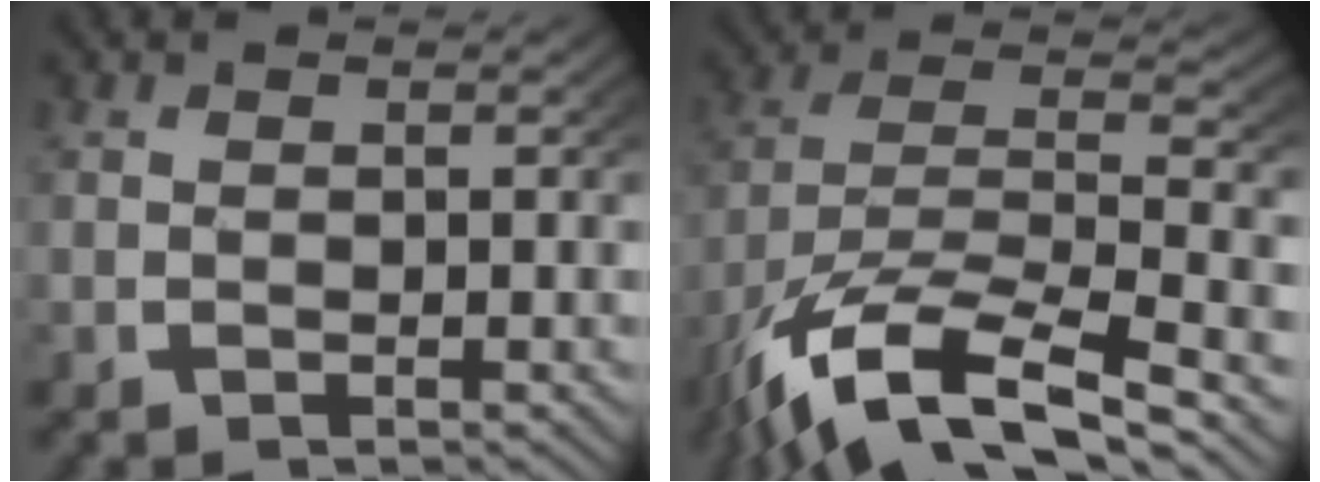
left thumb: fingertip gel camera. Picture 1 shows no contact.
{"total": 12.1, "force": [-4.9, 6.7, 8.8], "torque": [-0.202, -0.046, -0.051]}